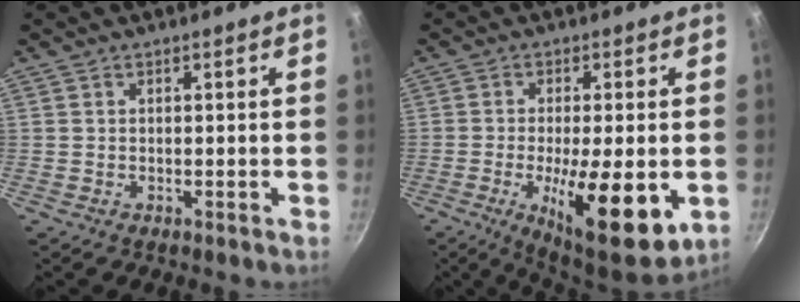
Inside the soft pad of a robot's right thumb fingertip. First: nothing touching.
{"total": 16.6, "force": [-4.3, 5.5, 15.1], "torque": [-0.215, -0.021, -0.047]}